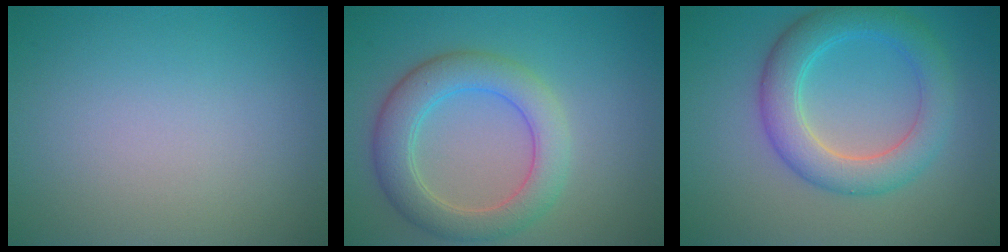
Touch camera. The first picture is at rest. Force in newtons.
{"total": 5.2, "press": 5.2, "slide": 0.1}
{"total": 5.3, "press": 5.3, "slide": 0.1}